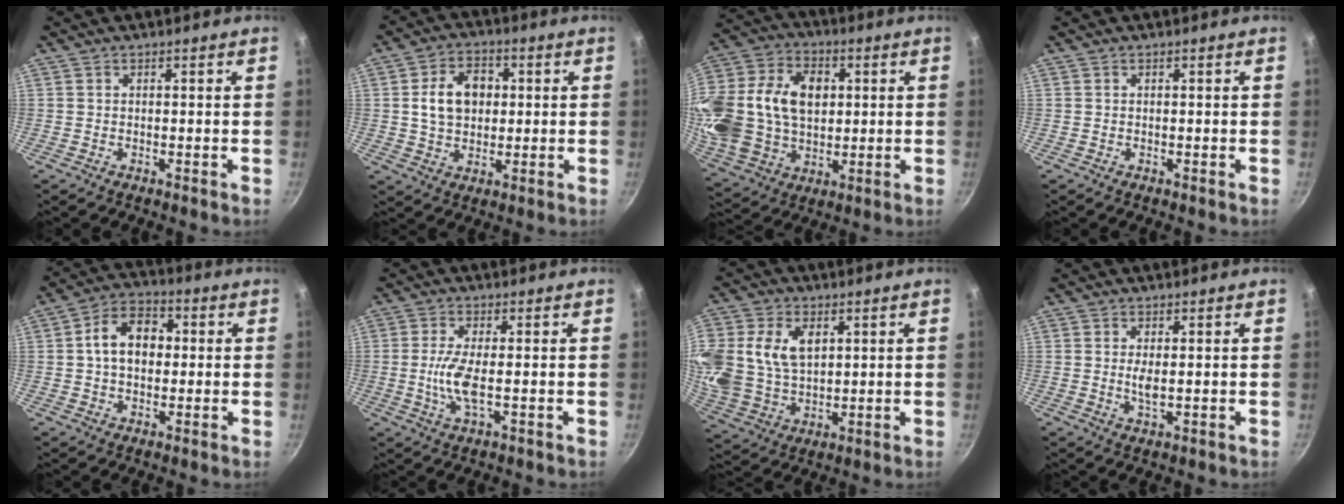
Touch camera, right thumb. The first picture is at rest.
{"total": 9.7, "force": [1.3, 7.2, 6.4], "torque": [-0.084, 0.012, 0.018]}
{"total": 27.1, "force": [3.9, 19.3, 18.6], "torque": [-0.385, 0.023, 0.073]}
{"total": 0.0}
{"total": 10.0, "force": [0.8, 7.1, 7.0], "torque": [-0.083, 0.025, -0.001]}
{"total": 6.0, "force": [-0.7, 1.6, 5.8], "torque": [-0.130, -0.002, -0.018]}
{"total": 17.6, "force": [4.4, 12.5, 11.6], "torque": [-0.258, 0.001, 0.092]}
{"total": 2.5, "force": [0.2, 0.9, 2.3], "torque": [-0.046, -0.005, 0.005]}